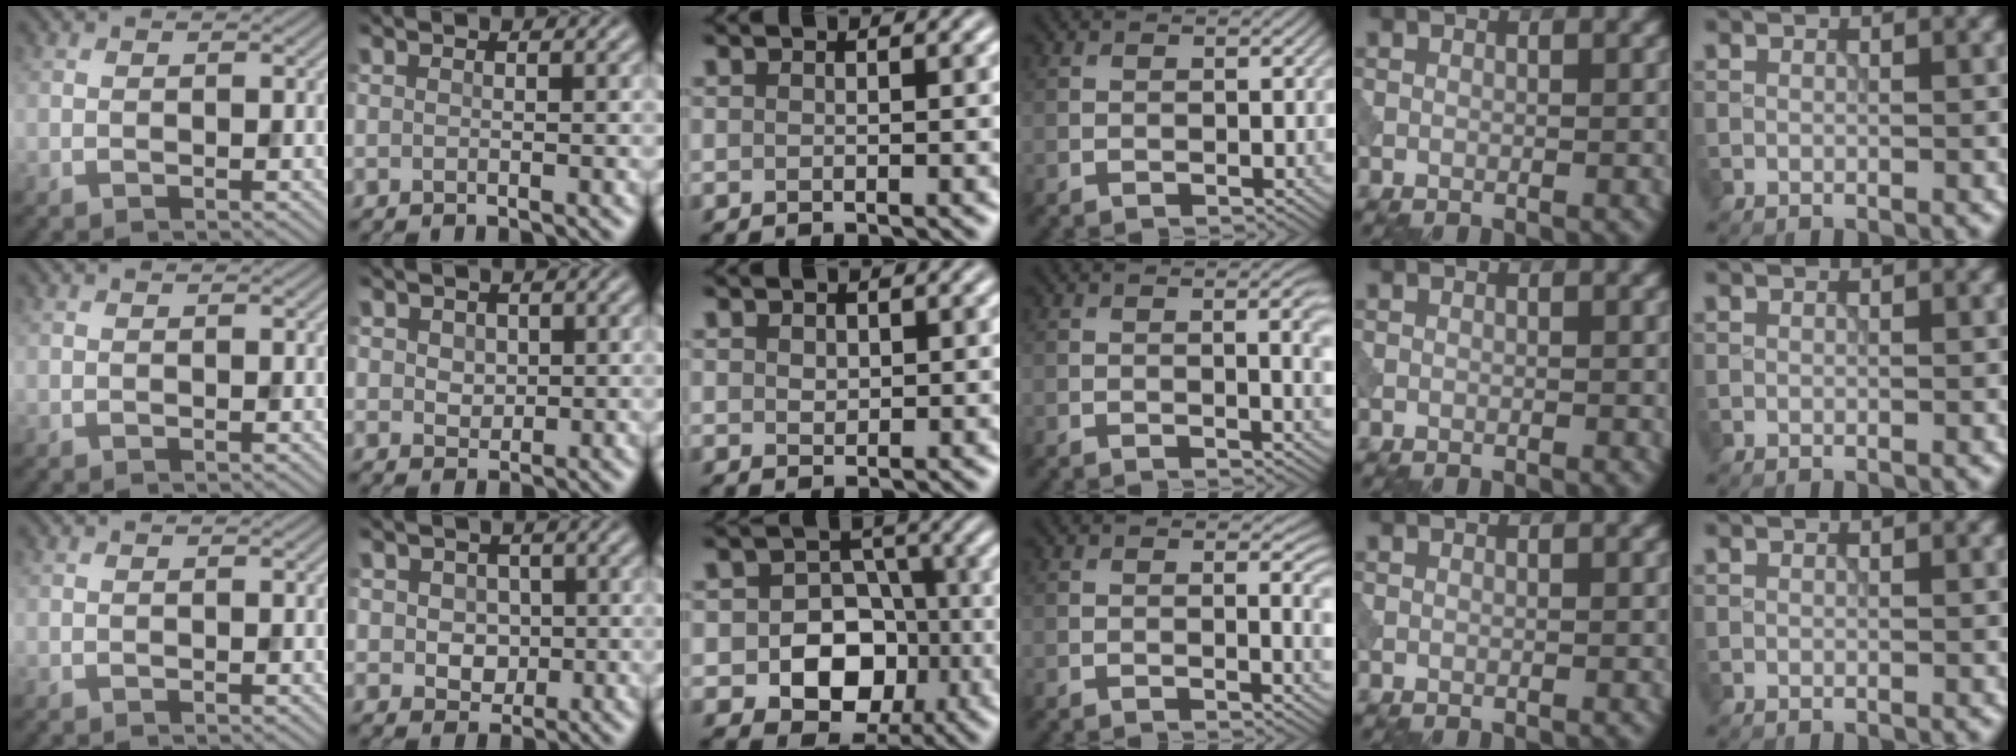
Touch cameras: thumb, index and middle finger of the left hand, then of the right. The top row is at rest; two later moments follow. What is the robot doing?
{"motion": "dispense", "object": "syringe"}